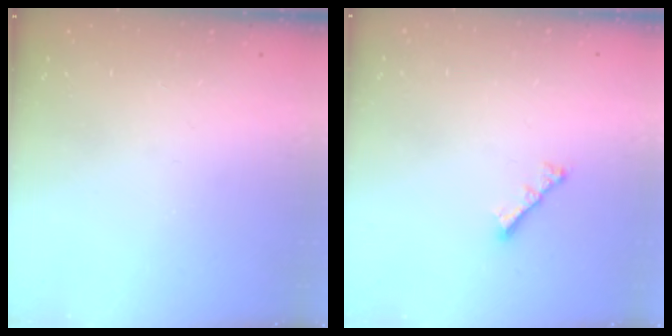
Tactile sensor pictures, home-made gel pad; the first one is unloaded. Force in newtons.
{"total": 2.8, "press": 2.7, "slide": 0.6}